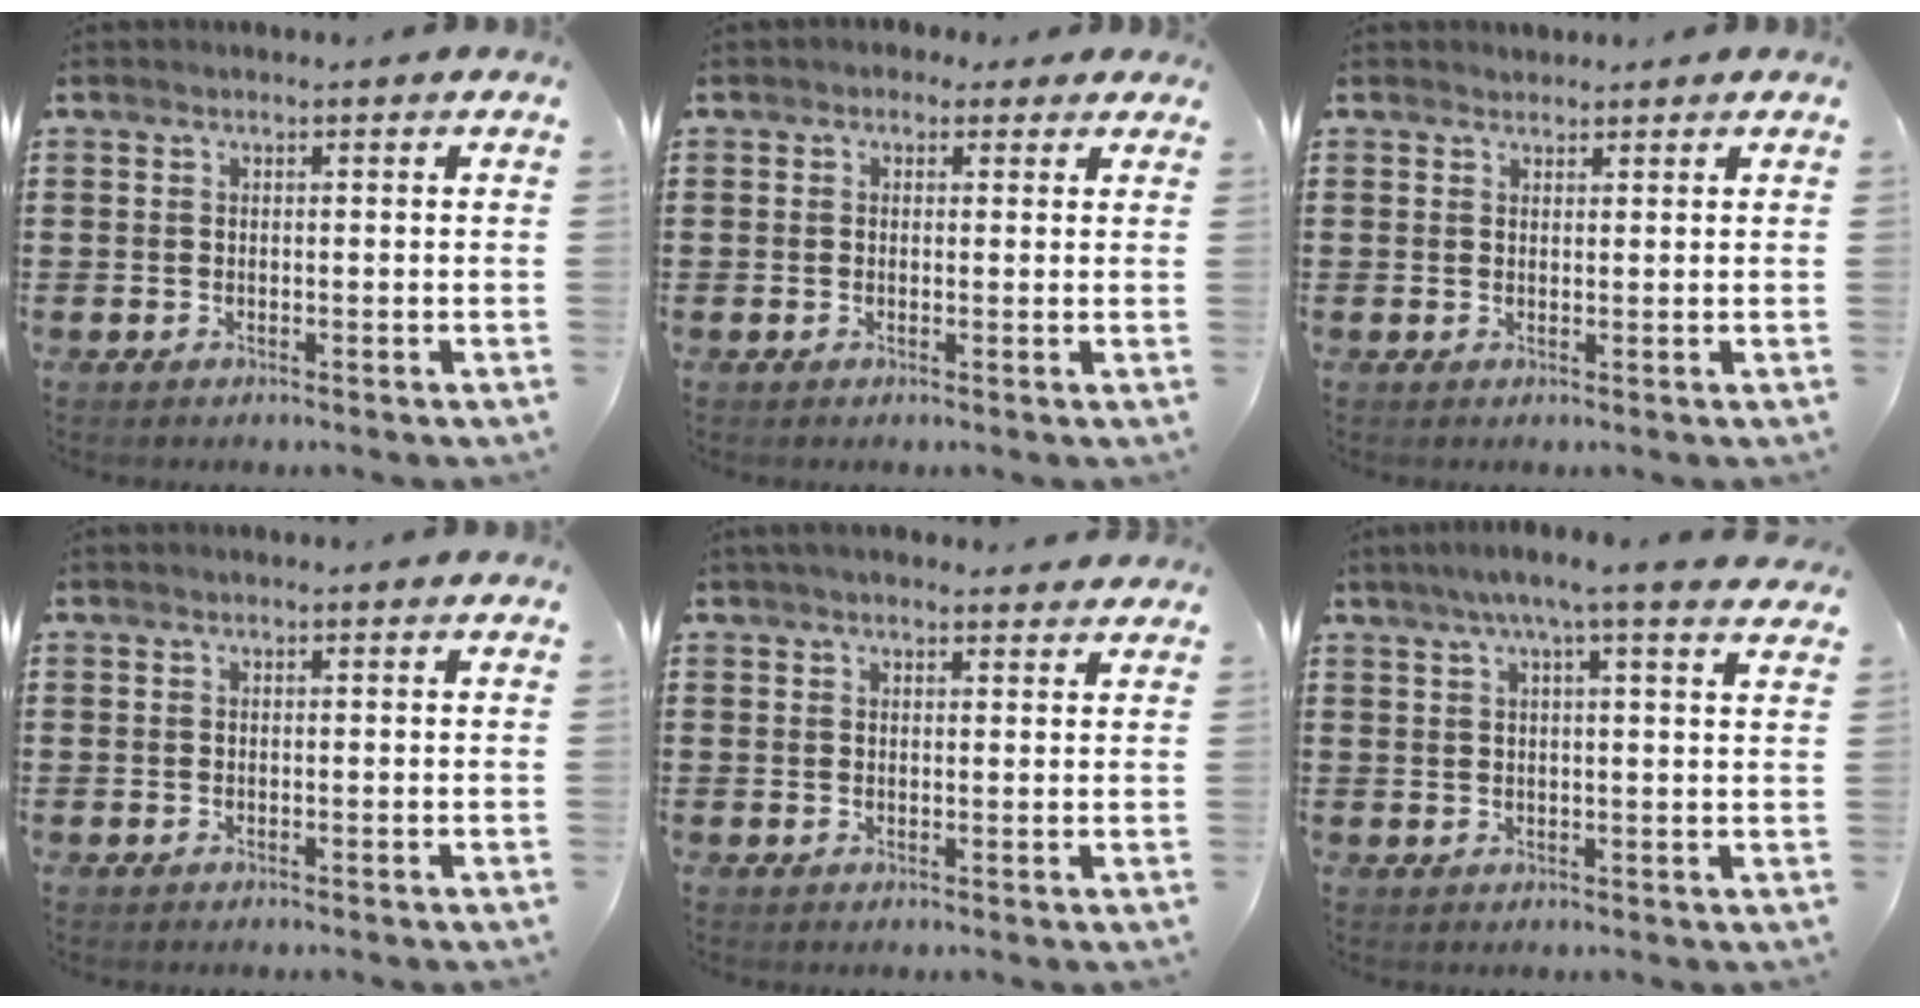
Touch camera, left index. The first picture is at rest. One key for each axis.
{"total": 1.4, "fx": 0.6, "fy": 1.2, "fz": 0.5, "tx": -0.015, "ty": 0.007, "tz": 0.010}
{"total": 1.2, "fx": 1.1, "fy": 0.4, "fz": -0.1, "tx": 0.000, "ty": 0.002, "tz": 0.023}
{"total": 0.0}
{"total": 2.3, "fx": 2.1, "fy": 0.7, "fz": 0.6, "tx": -0.017, "ty": 0.003, "tz": 0.040}
{"total": 4.8, "fx": 3.3, "fy": -0.4, "fz": 3.4, "tx": -0.074, "ty": -0.007, "tz": 0.055}